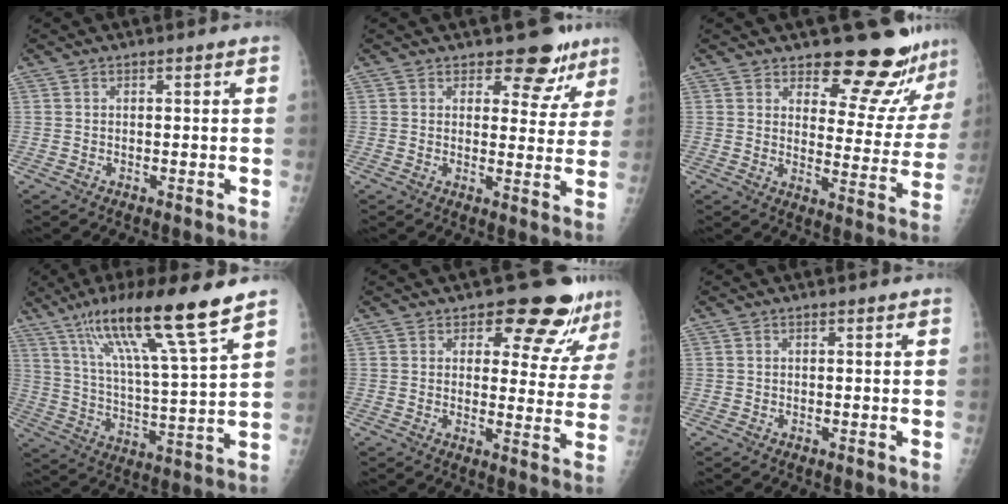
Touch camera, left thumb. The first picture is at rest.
{"total": 7.3, "force": [5.5, 4.1, 2.5], "torque": [0.006, -0.035, 0.062]}
{"total": 14.5, "force": [13.2, 4.2, 4.3], "torque": [-0.007, -0.122, 0.159]}
{"total": 18.2, "force": [12.2, 0.8, 13.4], "torque": [-0.224, -0.052, 0.208]}
{"total": 10.5, "force": [8.4, 4.4, 4.4], "torque": [-0.015, -0.061, 0.092]}
{"total": 0.0}